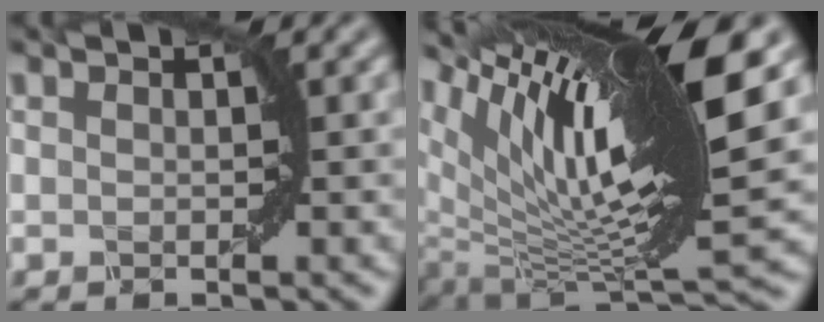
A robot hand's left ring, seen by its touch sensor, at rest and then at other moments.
{"total": 14.6, "force": [5.9, 3.7, 12.8], "torque": [-0.226, 0.010, 0.121]}